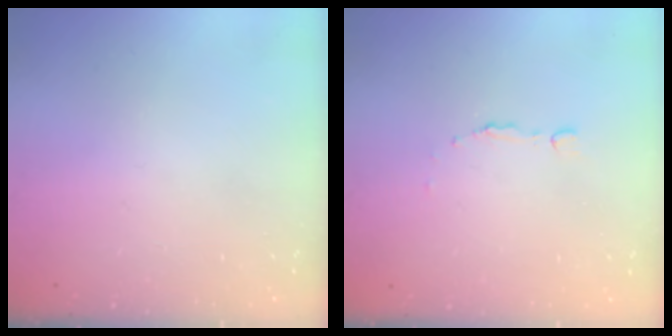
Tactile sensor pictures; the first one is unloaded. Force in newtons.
{"total": 1.7, "press": 1.7, "slide": 0.2}